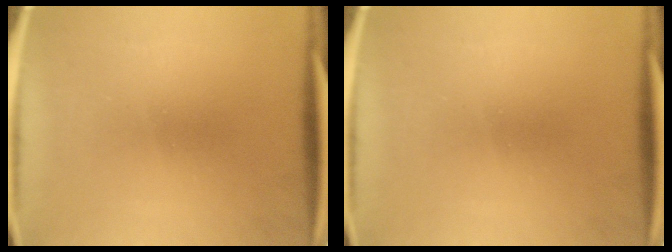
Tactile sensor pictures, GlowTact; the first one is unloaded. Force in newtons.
{"total": 0.0}